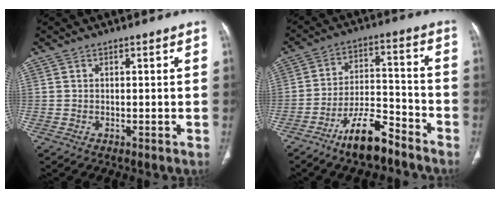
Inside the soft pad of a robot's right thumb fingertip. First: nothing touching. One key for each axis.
{"total": 11.0, "fx": -8.2, "fy": 3.6, "fz": 6.4, "tx": -0.111, "ty": 0.065, "tz": -0.148}